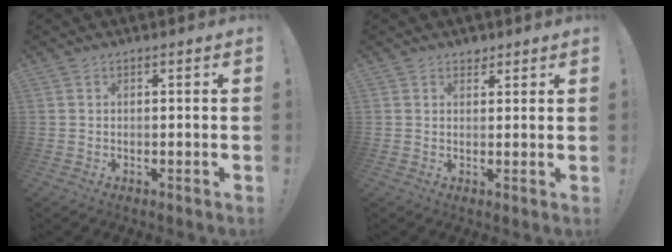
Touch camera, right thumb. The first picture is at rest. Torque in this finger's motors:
{"motor_torque": [-0.23, 0.33, 0.08, -0.13, -0.01]}